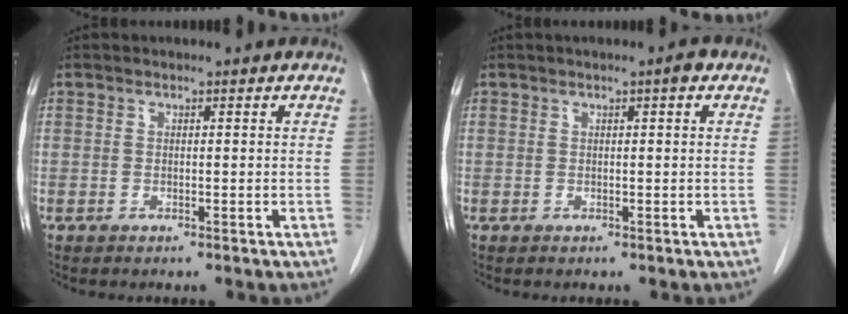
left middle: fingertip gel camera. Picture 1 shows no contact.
{"total": 1.5, "force": [0.7, 0.3, 1.2], "torque": [-0.023, 0.002, 0.009]}